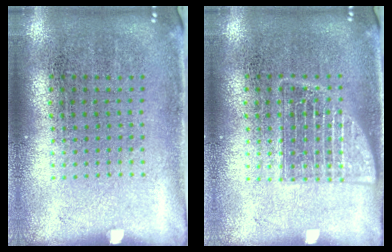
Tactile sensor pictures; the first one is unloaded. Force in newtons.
{"total": 2.5, "press": 2.5, "slide": 0.4}